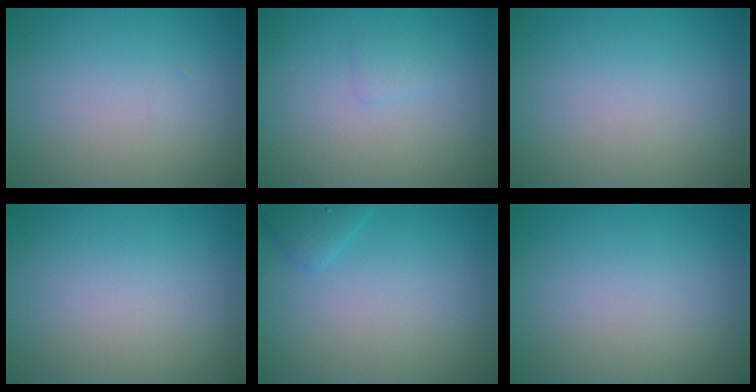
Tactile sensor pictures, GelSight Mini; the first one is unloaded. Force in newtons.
{"total": 0.8, "press": 0.8, "slide": 0.1}
{"total": 0.0}
{"total": 0.0}
{"total": 1.3, "press": 1.3, "slide": 0.2}
{"total": 0.0}